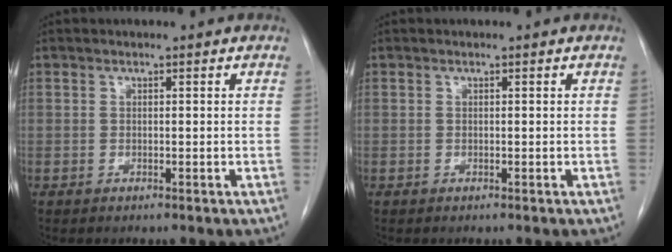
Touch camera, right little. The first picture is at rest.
{"total": 0.0}